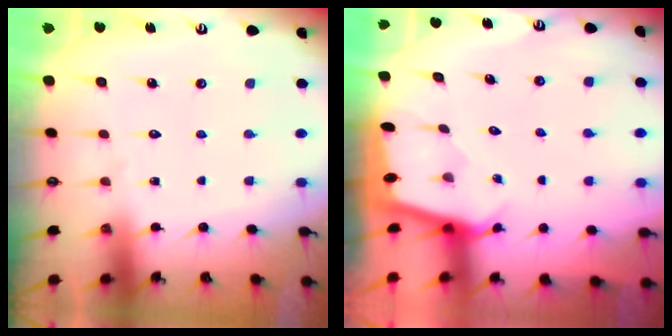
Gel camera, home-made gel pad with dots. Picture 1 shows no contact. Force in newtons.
{"total": 1.6, "press": 1.6, "slide": 0.2}